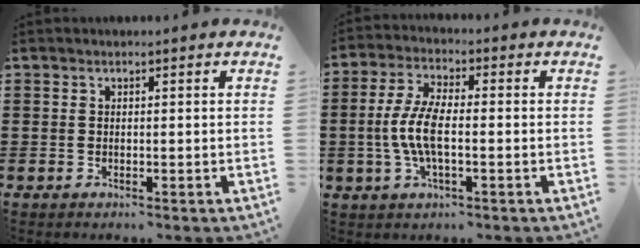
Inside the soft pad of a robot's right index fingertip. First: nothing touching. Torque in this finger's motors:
{"motor_torque": [2.14, 0.00, 0.24, 0.07]}